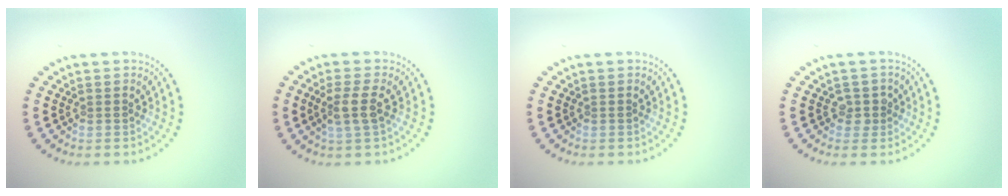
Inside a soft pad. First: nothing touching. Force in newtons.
{"total": 2.4, "press": 2.0, "slide": 1.3}
{"total": 0.0}
{"total": 1.3, "press": 1.1, "slide": 0.7}